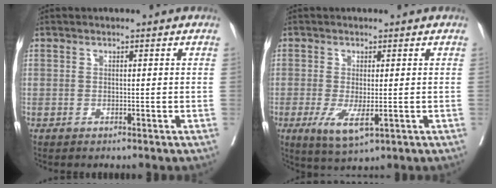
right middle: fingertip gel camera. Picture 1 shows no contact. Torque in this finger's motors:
{"motor_torque": [0.81, -0.95, 0.06, 0.08]}